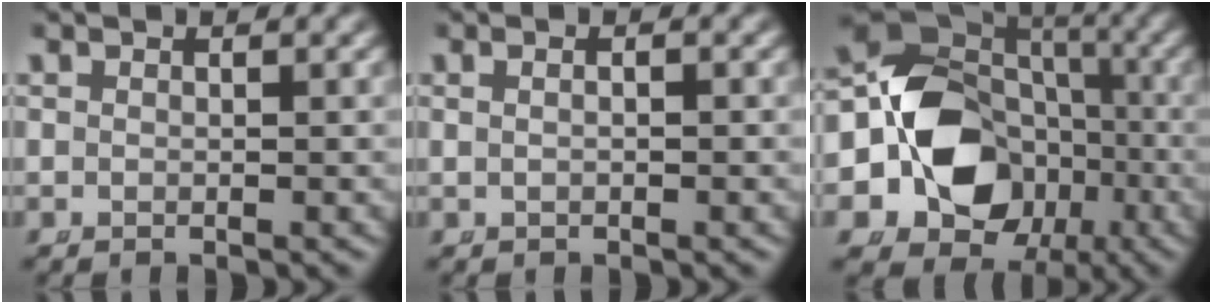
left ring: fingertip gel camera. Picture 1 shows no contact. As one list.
[{"total": 0.7, "force": [-0.2, 0.0, 0.7], "torque": [-0.012, 0.001, -0.003]}, {"total": 16.1, "force": [-3.0, 13.3, 8.6], "torque": [-0.145, -0.039, -0.042]}]